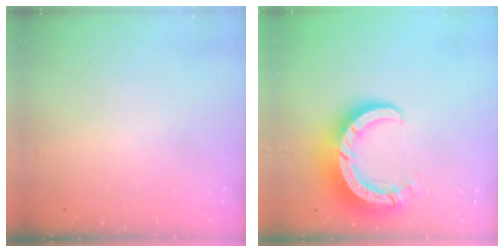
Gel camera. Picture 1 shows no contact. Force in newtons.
{"total": 11.5, "press": 11.5, "slide": 1.1}